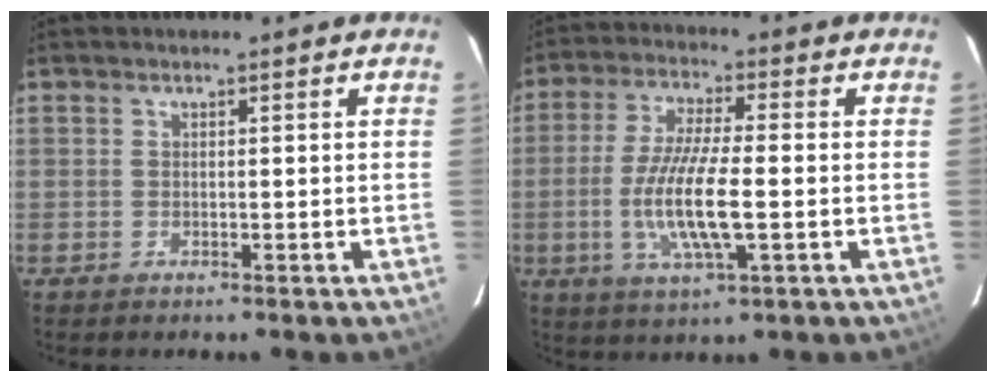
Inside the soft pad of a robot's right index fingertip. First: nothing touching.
{"total": 11.6, "force": [-2.3, 2.2, 11.2], "torque": [-0.222, -0.013, -0.044]}